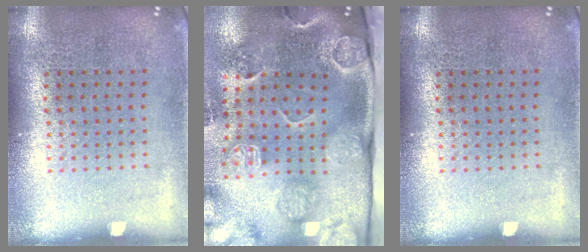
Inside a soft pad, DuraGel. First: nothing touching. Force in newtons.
{"total": 4.6, "press": 3.4, "slide": 3.1}
{"total": 0.0}